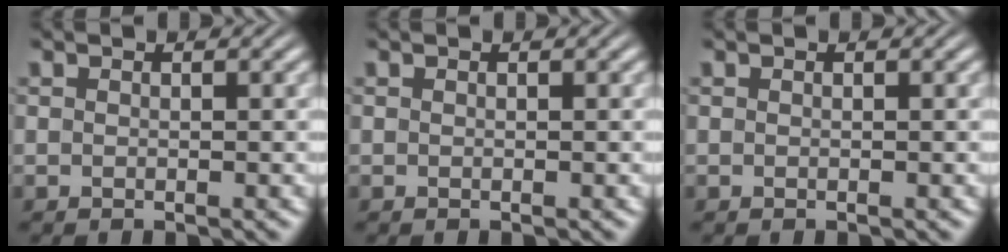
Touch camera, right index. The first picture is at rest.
{"total": 0.0}
{"total": 0.0}